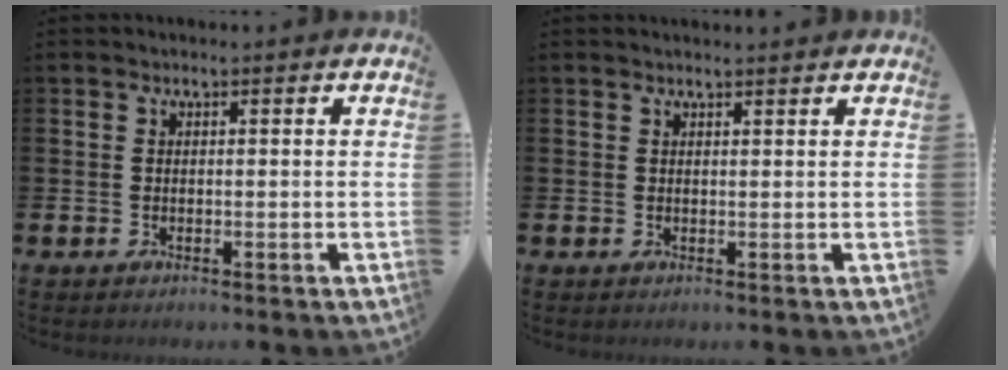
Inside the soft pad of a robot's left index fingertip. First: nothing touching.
{"total": 0.9, "force": [0.8, 0.0, 0.1], "torque": [0.005, -0.004, 0.014]}